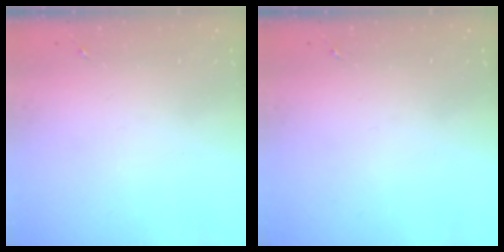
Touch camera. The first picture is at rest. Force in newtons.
{"total": 0.0}